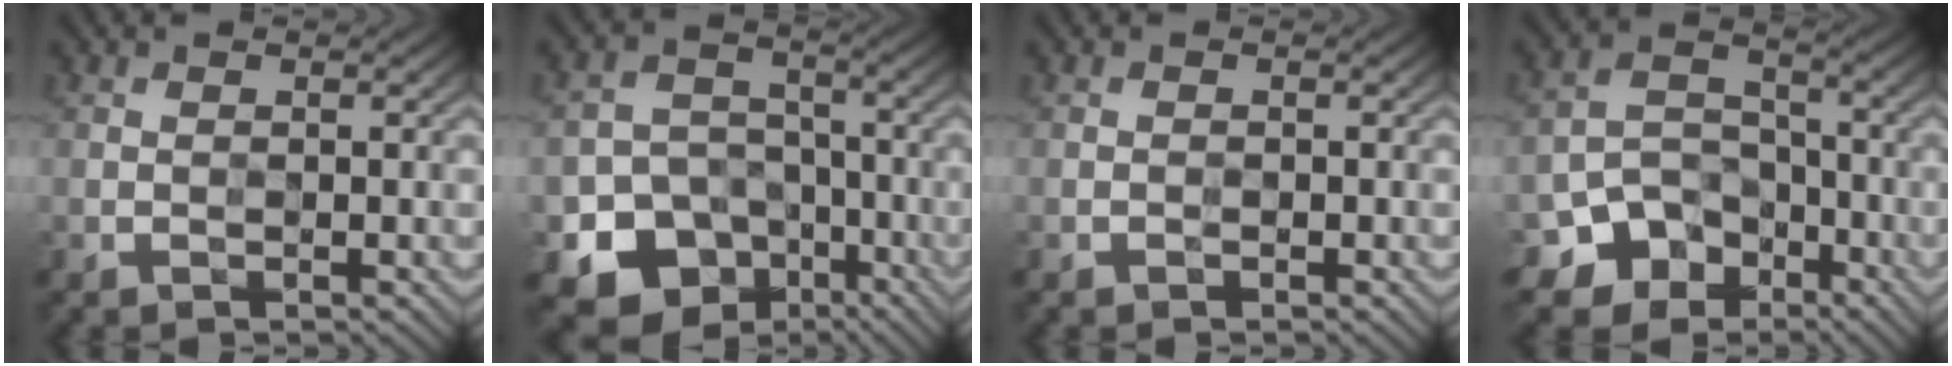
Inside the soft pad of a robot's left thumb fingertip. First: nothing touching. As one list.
[{"total": 11.9, "force": [-6.2, 9.3, 4.1], "torque": [-0.092, -0.033, -0.109]}, {"total": 0.0}, {"total": 9.6, "force": [-6.2, 6.7, 3.2], "torque": [-0.073, -0.010, -0.113]}]